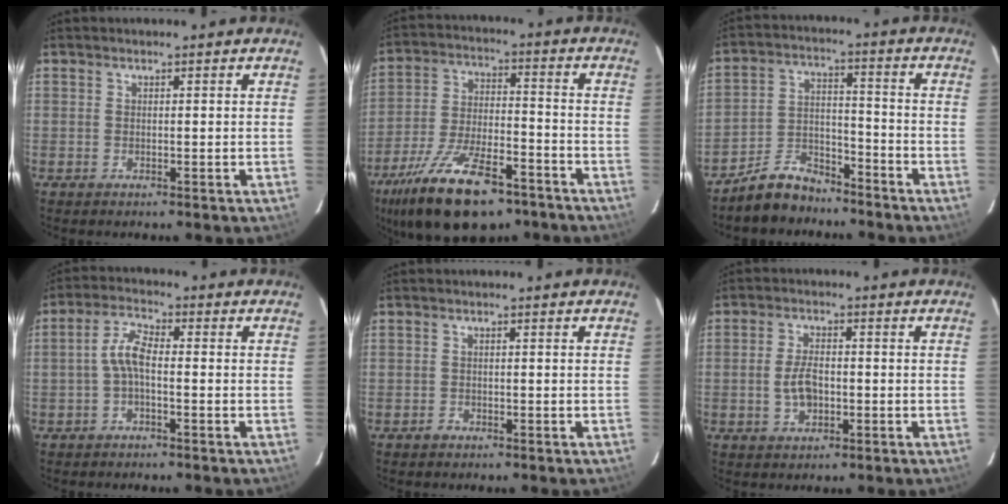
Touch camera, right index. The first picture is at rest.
{"total": 20.6, "force": [-13.9, 8.2, 12.8], "torque": [-0.254, -0.028, -0.228]}
{"total": 8.7, "force": [-7.3, 4.0, 2.6], "torque": [-0.070, 0.029, -0.123]}
{"total": 4.3, "force": [-1.1, 1.4, 3.9], "torque": [-0.089, 0.017, -0.026]}
{"total": 1.1, "force": [-0.7, 0.8, 0.1], "torque": [-0.001, 0.004, -0.012]}
{"total": 5.3, "force": [-1.0, 3.0, 4.2], "torque": [-0.085, 0.002, -0.013]}